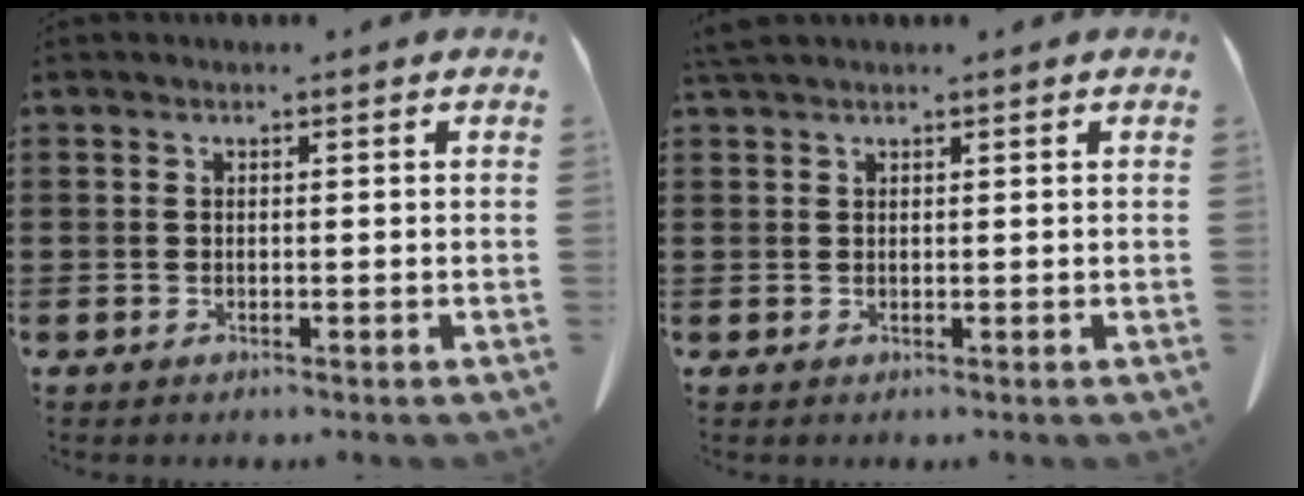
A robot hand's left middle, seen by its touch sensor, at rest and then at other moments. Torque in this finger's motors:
{"motor_torque": [0.34, 0.31, 0.00, 0.00]}